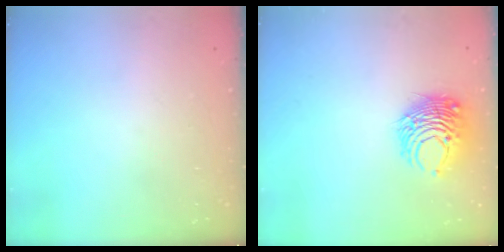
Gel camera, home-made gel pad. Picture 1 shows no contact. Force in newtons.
{"total": 9.2, "press": 9.2, "slide": 0.5}